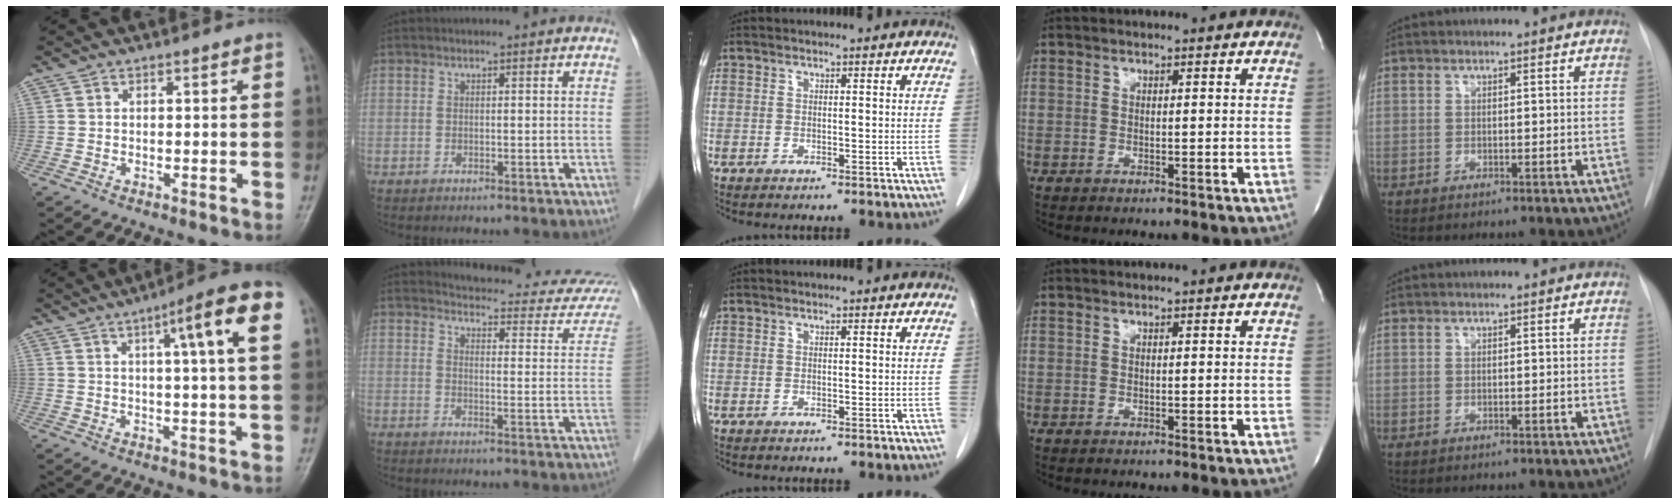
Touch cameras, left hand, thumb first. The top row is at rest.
{"thumb": {"total": 10.9, "force": [3.9, 0.8, 10.2], "torque": [-0.148, 0.008, 0.047]}, "index": {"total": 18.9, "force": [18.1, 3.6, 4.1], "torque": [-0.023, -0.068, 0.179]}}